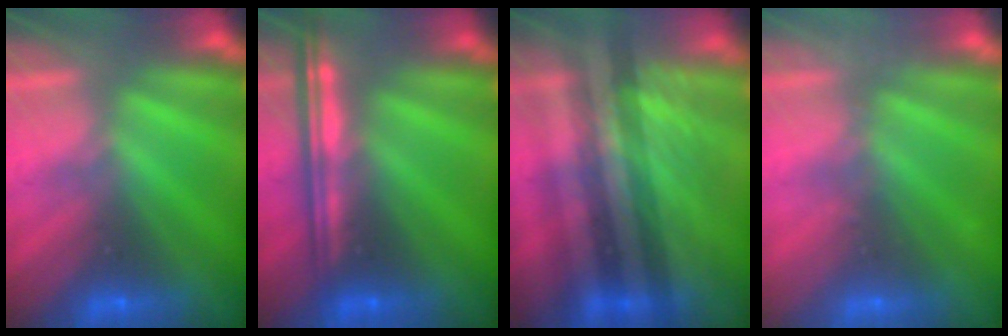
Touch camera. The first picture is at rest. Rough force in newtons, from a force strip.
{"total": 9.0}
{"total": 3.3}
{"total": 2.1}